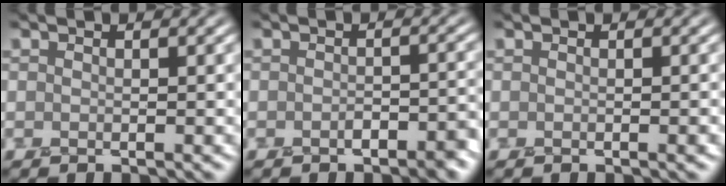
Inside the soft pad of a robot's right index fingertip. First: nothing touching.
{"total": 2.5, "force": [-1.6, 1.0, 1.7], "torque": [-0.024, 0.004, -0.026]}
{"total": 0.7, "force": [-0.2, 0.2, 0.6], "torque": [-0.006, 0.001, -0.004]}